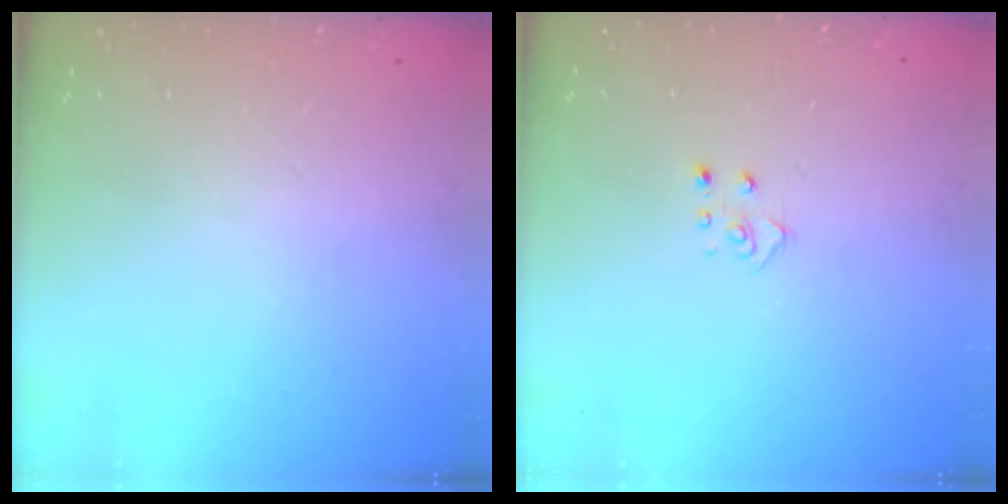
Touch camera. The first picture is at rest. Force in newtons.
{"total": 3.8, "press": 3.8, "slide": 0.4}